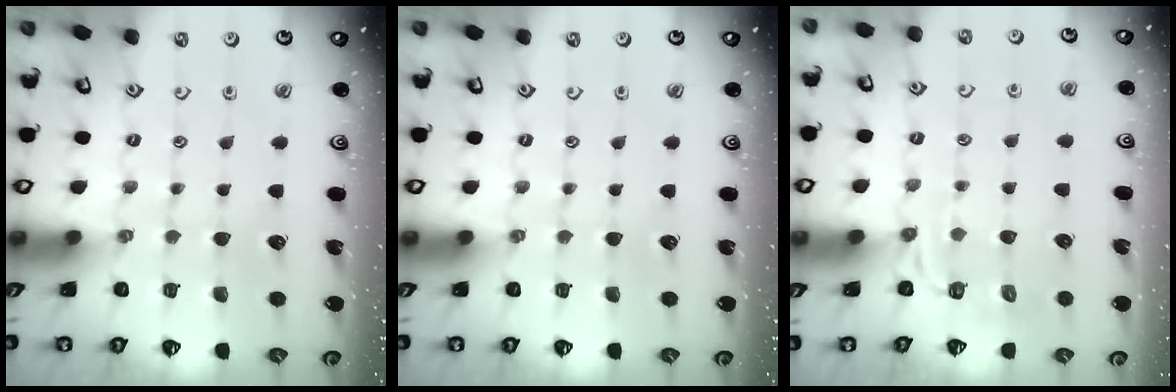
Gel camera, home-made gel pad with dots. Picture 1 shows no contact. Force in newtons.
{"total": 0.0}
{"total": 4.0, "press": 3.6, "slide": 1.7}